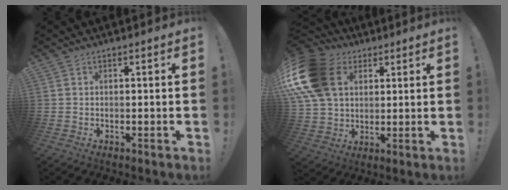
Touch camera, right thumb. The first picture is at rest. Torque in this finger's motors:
{"motor_torque": [0.82, 0.98, 1.46, 0.24, 0.64]}